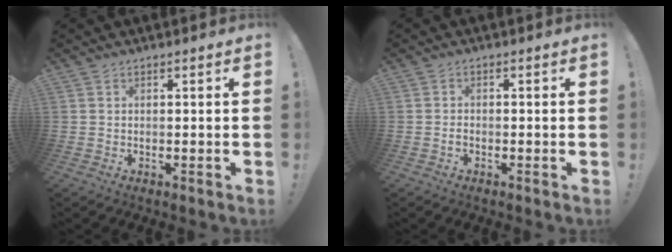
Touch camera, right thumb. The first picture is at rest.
{"total": 1.0, "force": [-0.6, 0.4, 0.7], "torque": [-0.012, 0.003, -0.010]}